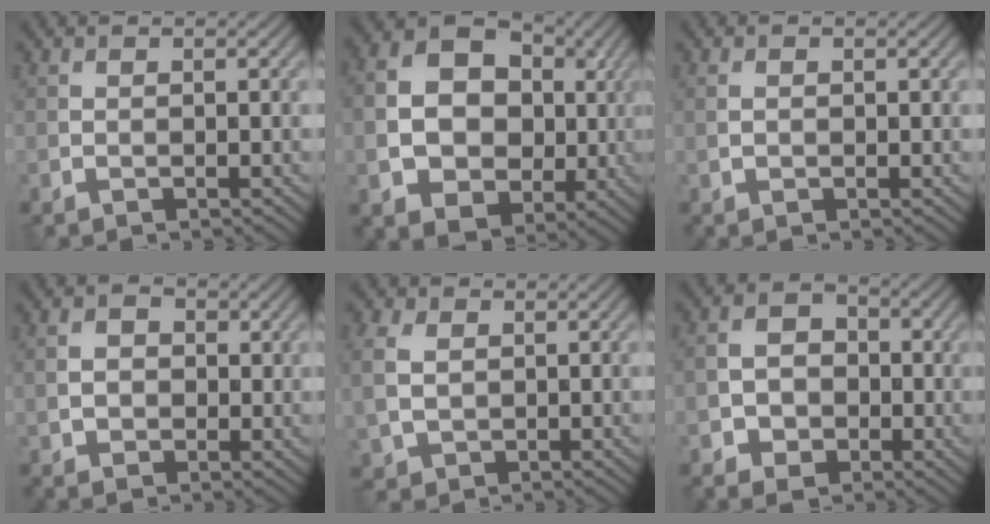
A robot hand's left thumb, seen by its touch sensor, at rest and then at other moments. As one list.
[{"total": 12.5, "force": [-0.6, 9.9, 7.7], "torque": [-0.165, -0.012, -0.013]}, {"total": 1.0, "force": [0.1, 0.6, 0.8], "torque": [-0.017, 0.001, 0.004]}, {"total": 2.8, "force": [0.2, 2.2, 1.8], "torque": [-0.040, -0.002, 0.004]}, {"total": 4.9, "force": [0.9, 3.6, 3.2], "torque": [-0.099, 0.005, 0.022]}, {"total": 5.4, "force": [-1.8, 4.2, 2.8], "torque": [-0.047, -0.005, -0.036]}]